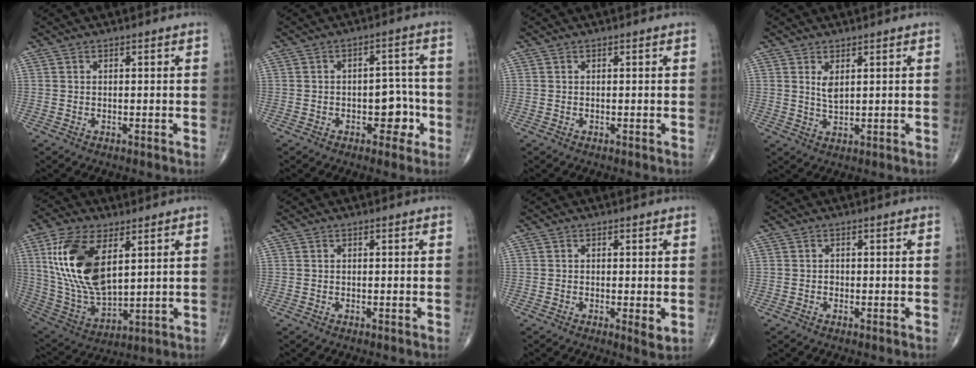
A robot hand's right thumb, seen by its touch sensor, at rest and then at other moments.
{"total": 6.6, "force": [-2.2, 4.0, 4.7], "torque": [-0.030, 0.029, -0.030]}
{"total": 0.0}
{"total": 2.8, "force": [1.1, 1.1, 2.3], "torque": [-0.042, -0.012, 0.026]}
{"total": 18.6, "force": [6.1, 9.2, 15.0], "torque": [-0.296, -0.025, 0.124]}
{"total": 0.0}
{"total": 2.6, "force": [-0.3, 0.6, 2.5], "torque": [-0.041, -0.011, -0.009]}
{"total": 0.7, "force": [-0.2, 0.6, 0.3], "torque": [-0.002, 0.002, -0.006]}